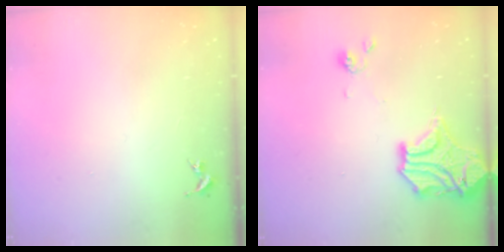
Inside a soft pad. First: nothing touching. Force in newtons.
{"total": 16.4, "press": 16.1, "slide": 3.1}